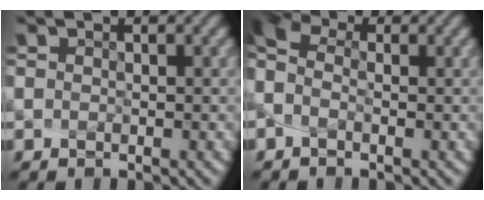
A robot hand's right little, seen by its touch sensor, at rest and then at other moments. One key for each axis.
{"total": 3.9, "fx": -0.3, "fy": 2.3, "fz": 3.2, "tx": -0.082, "ty": 0.009, "tz": -0.019}